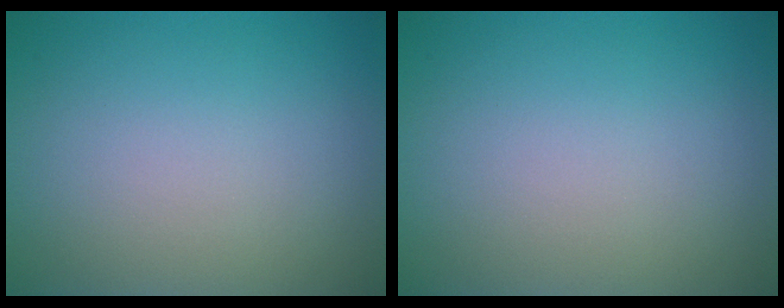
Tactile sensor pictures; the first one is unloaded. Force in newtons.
{"total": 0.0}